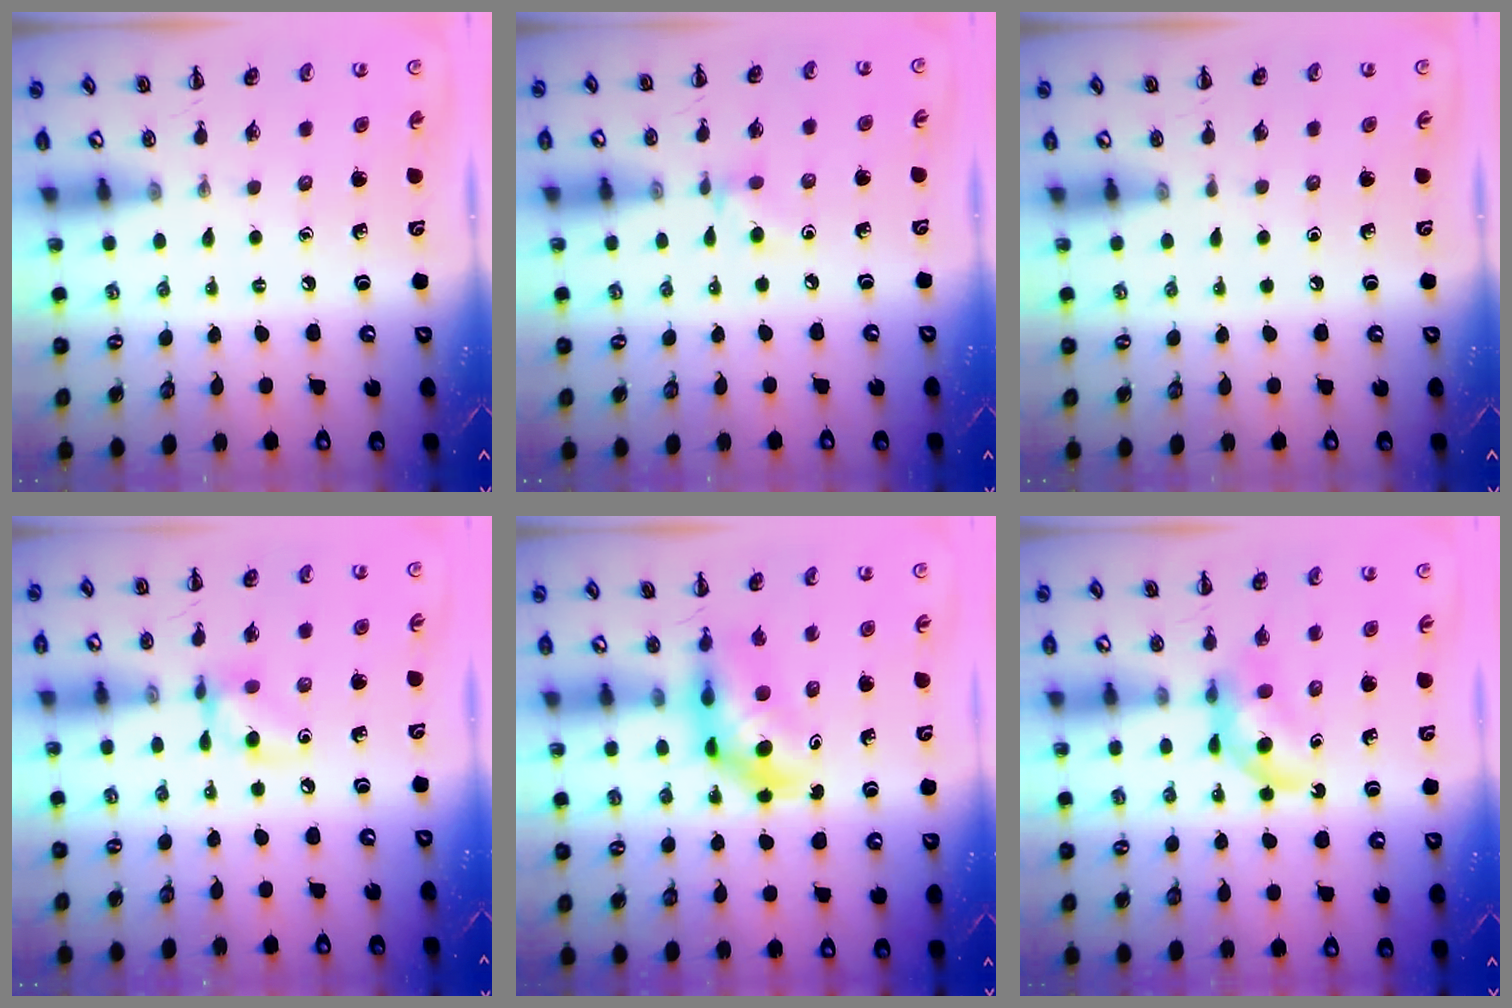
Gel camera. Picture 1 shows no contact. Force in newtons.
{"total": 3.8, "press": 3.6, "slide": 1.4}
{"total": 0.0}
{"total": 7.4, "press": 7.4, "slide": 0.7}
{"total": 5.7, "press": 5.6, "slide": 1.2}
{"total": 4.3, "press": 4.2, "slide": 0.9}